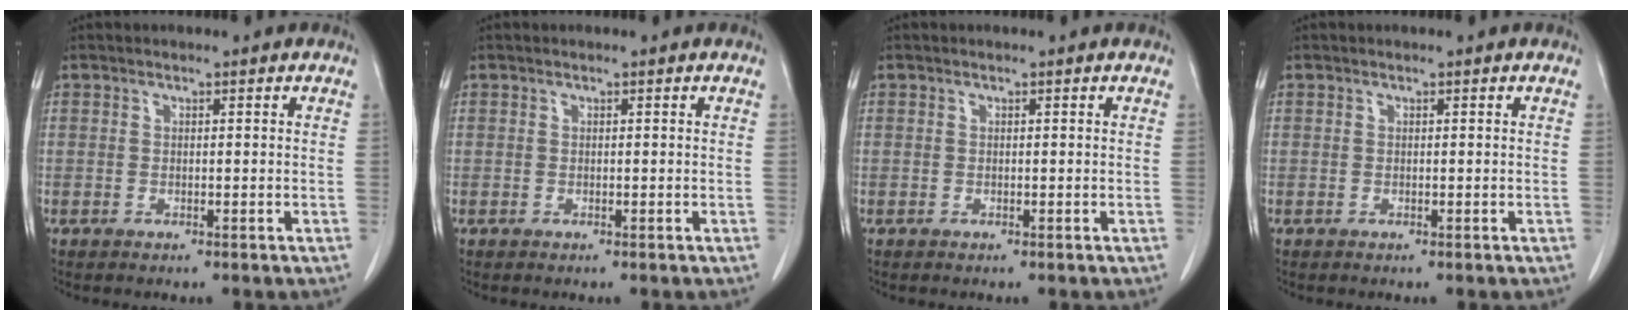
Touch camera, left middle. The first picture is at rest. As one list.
[{"total": 0.0}, {"total": 0.0}, {"total": 0.0}]